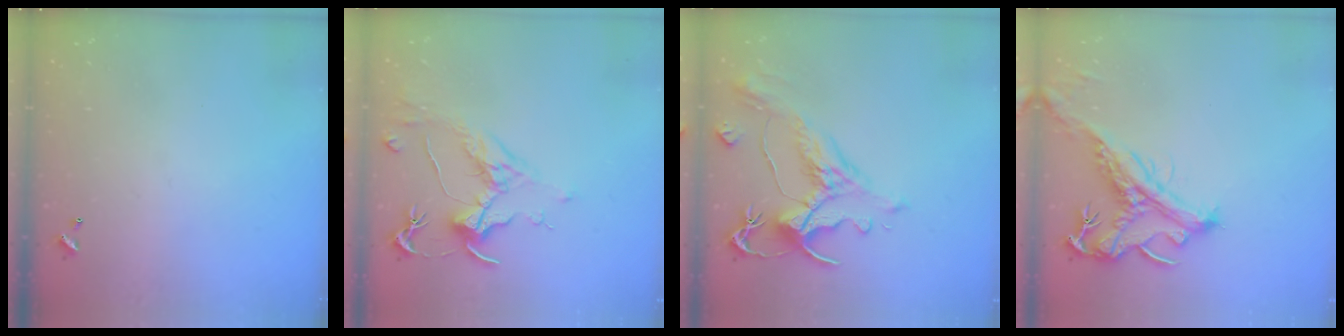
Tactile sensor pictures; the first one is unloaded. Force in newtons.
{"total": 1.7, "press": 1.5, "slide": 0.9}
{"total": 1.6, "press": 0.3, "slide": 1.5}
{"total": 2.0, "press": 1.5, "slide": 1.3}